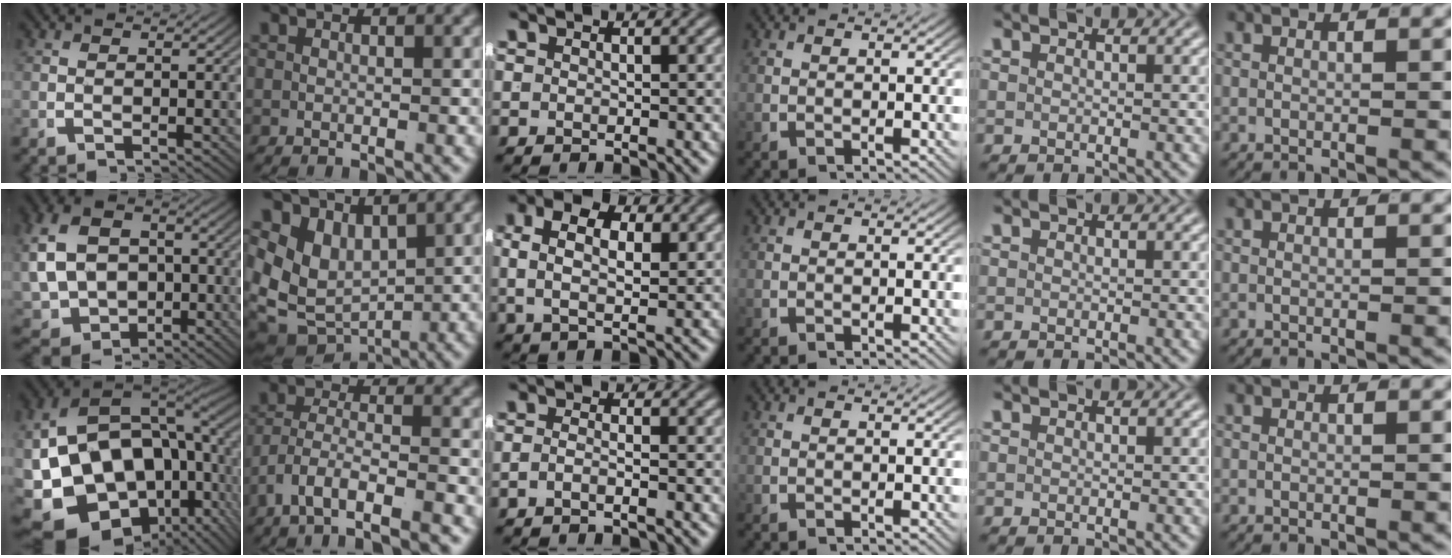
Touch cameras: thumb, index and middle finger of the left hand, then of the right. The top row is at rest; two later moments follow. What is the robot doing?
{"motion": "lift_and_place", "object": "shorts"}